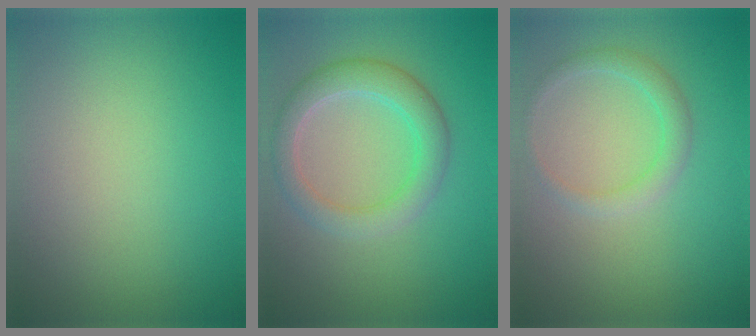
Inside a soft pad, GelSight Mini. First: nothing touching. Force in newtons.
{"total": 3.5, "press": 3.5, "slide": 0.1}
{"total": 1.7, "press": 1.7, "slide": 0.2}